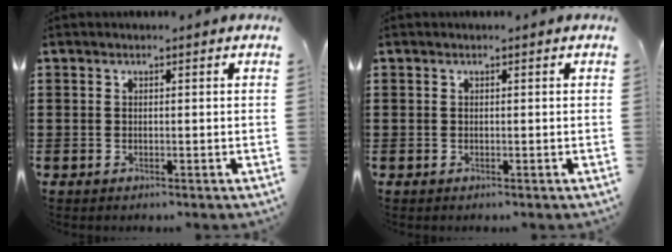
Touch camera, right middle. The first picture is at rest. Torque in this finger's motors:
{"motor_torque": [-0.05, -0.05, -0.01, 0.00]}